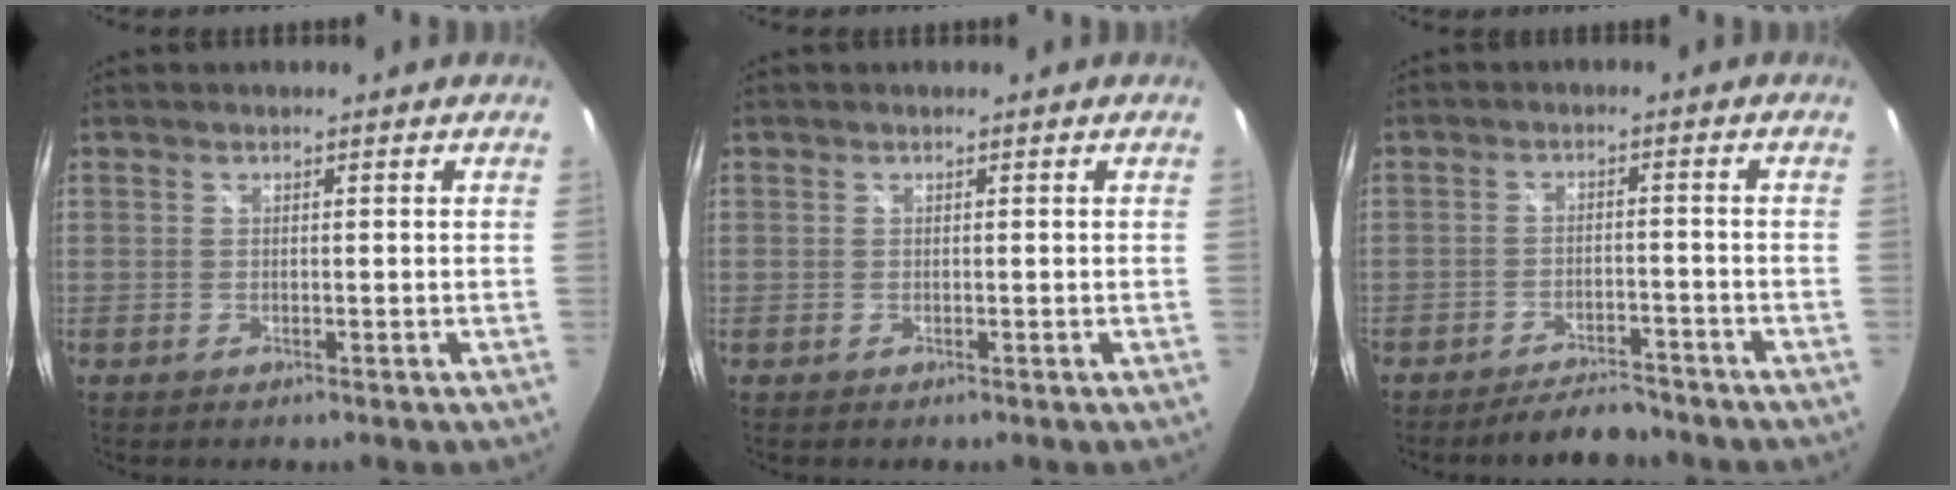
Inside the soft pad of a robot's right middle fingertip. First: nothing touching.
{"total": 0.0}
{"total": 6.5, "force": [-6.0, 1.9, 1.8], "torque": [-0.050, 0.006, -0.084]}